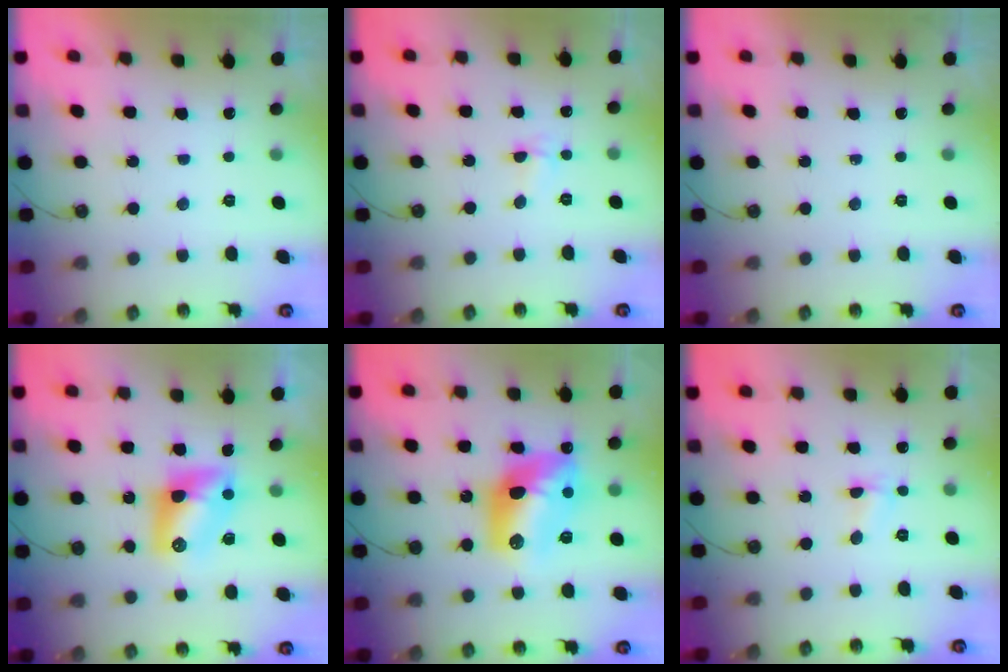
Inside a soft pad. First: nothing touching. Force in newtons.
{"total": 3.6, "press": 1.9, "slide": 3.0}
{"total": 0.0}
{"total": 8.8, "press": 8.8, "slide": 0.8}
{"total": 15.9, "press": 15.9, "slide": 1.2}
{"total": 3.0, "press": 2.9, "slide": 0.5}